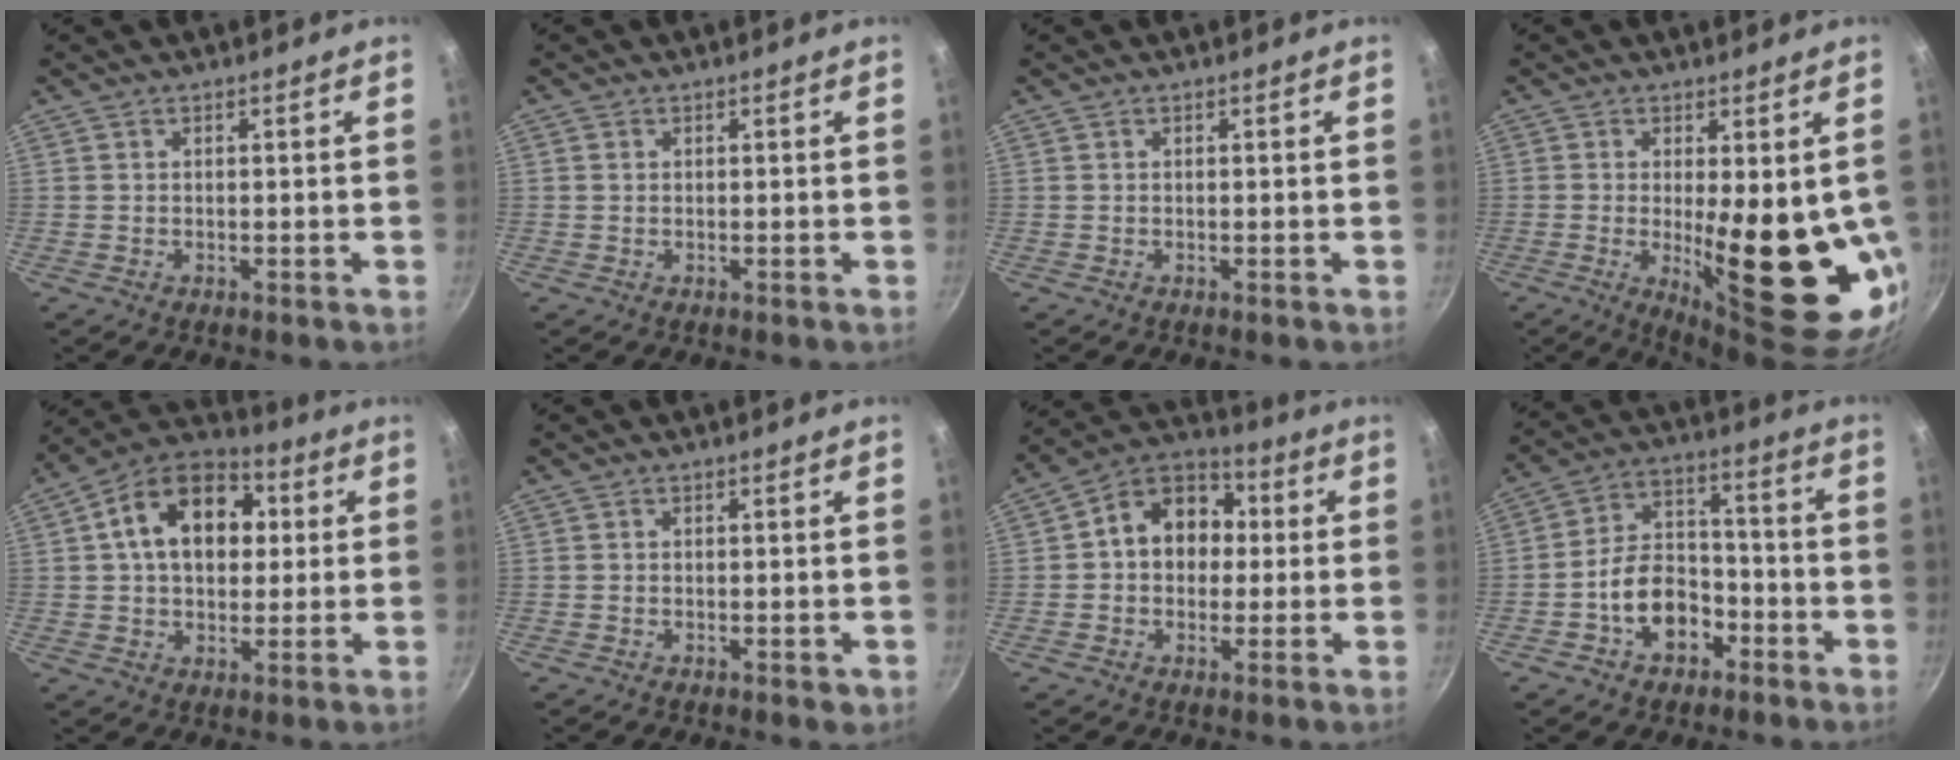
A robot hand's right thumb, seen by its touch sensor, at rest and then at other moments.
{"total": 0.8, "force": [0.2, 0.7, 0.3], "torque": [-0.005, 0.003, 0.002]}
{"total": 0.0}
{"total": 17.0, "force": [-1.4, 5.6, 15.9], "torque": [-0.205, -0.028, -0.003]}
{"total": 16.8, "force": [3.3, 11.6, 11.6], "torque": [-0.155, 0.023, 0.036]}
{"total": 1.2, "force": [-0.5, 0.8, 0.8], "torque": [-0.010, 0.001, -0.007]}
{"total": 12.7, "force": [1.0, 10.0, 7.7], "torque": [-0.073, 0.031, -0.005]}
{"total": 11.6, "force": [-4.9, 8.1, 6.7], "torque": [-0.080, 0.056, -0.085]}